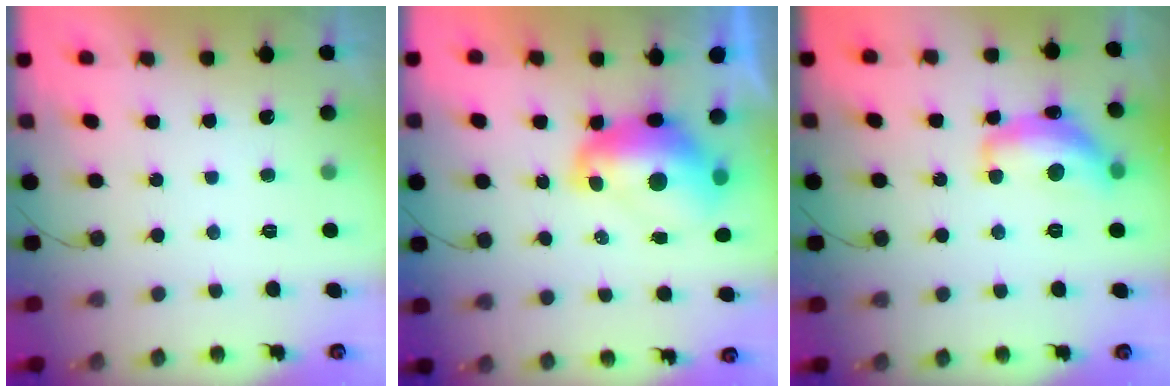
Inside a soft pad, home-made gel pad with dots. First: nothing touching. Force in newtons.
{"total": 12.0, "press": 11.9, "slide": 1.2}
{"total": 14.1, "press": 14.0, "slide": 0.8}